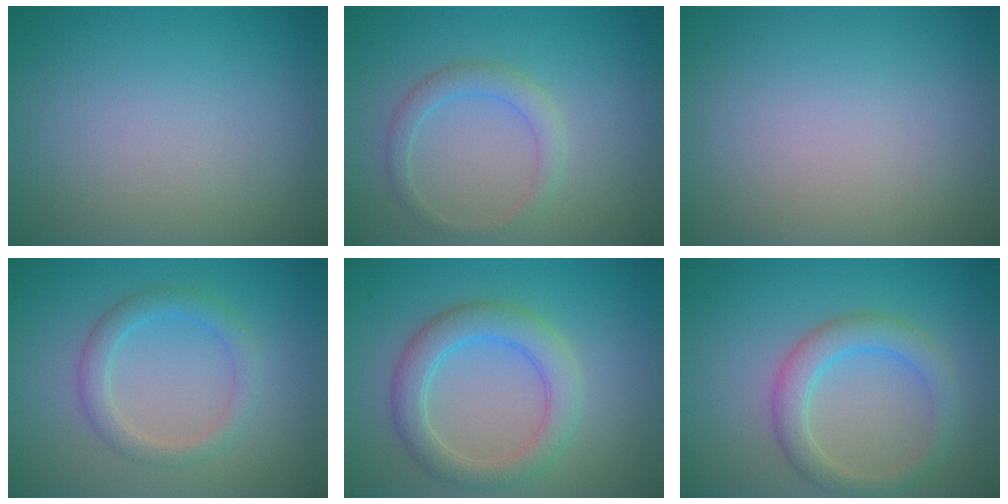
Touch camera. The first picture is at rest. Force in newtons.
{"total": 2.0, "press": 2.0, "slide": 0.3}
{"total": 0.0}
{"total": 2.5, "press": 2.5, "slide": 0.2}
{"total": 4.2, "press": 4.2, "slide": 0.3}
{"total": 3.4, "press": 3.4, "slide": 0.1}